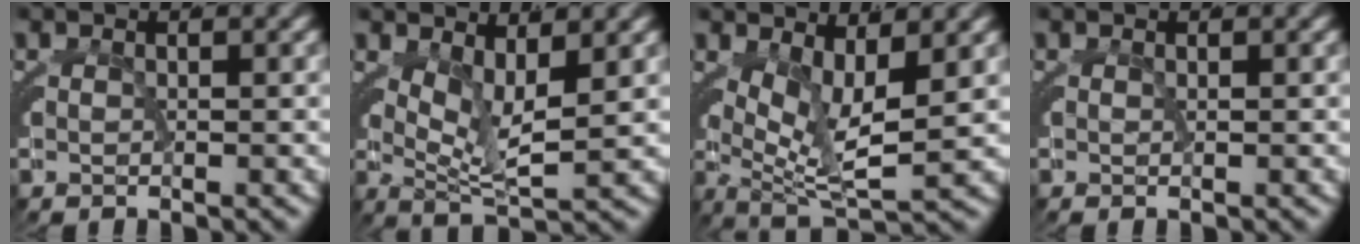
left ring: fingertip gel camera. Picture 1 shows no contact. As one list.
[{"total": 4.9, "force": [2.2, 1.1, 4.2], "torque": [-0.063, -0.010, 0.042]}, {"total": 7.0, "force": [1.5, 2.9, 6.3], "torque": [-0.100, -0.020, 0.035]}, {"total": 0.0}]